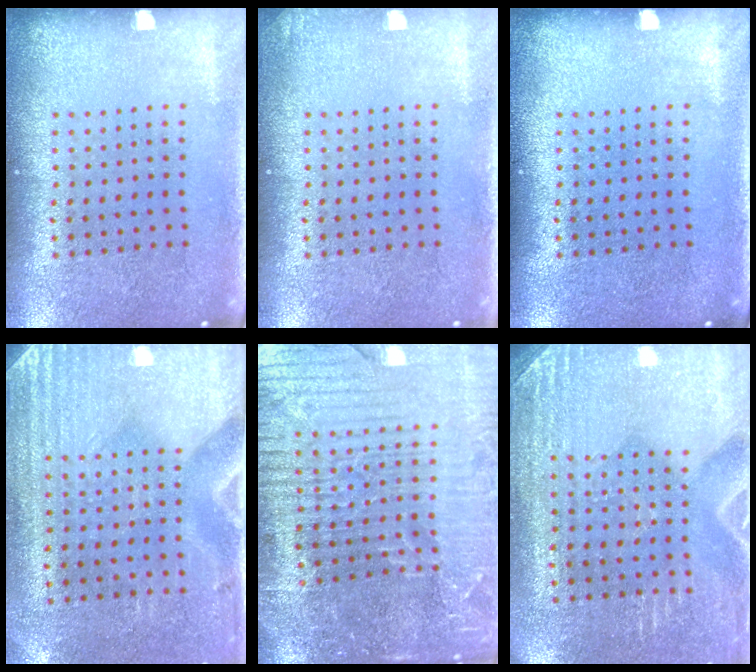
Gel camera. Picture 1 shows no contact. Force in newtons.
{"total": 0.7, "press": 0.7, "slide": 0.1}
{"total": 0.0}
{"total": 3.0, "press": 2.6, "slide": 1.5}
{"total": 6.0, "press": 5.3, "slide": 2.7}
{"total": 3.0, "press": 2.9, "slide": 0.7}